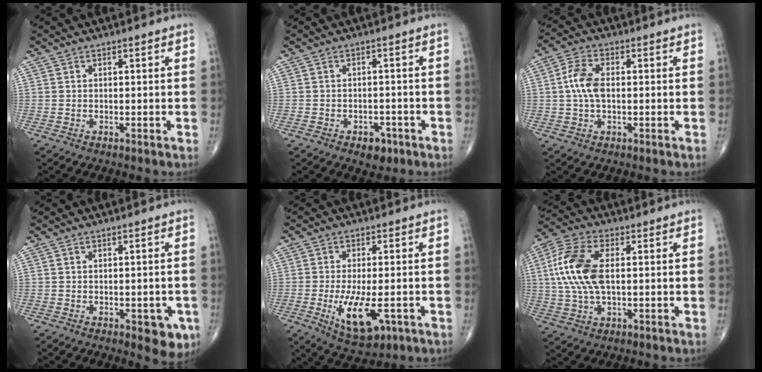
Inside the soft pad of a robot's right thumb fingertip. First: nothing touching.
{"total": 3.9, "force": [-2.2, 2.5, 2.0], "torque": [-0.009, 0.011, -0.024]}
{"total": 6.2, "force": [0.3, 3.4, 5.2], "torque": [-0.110, 0.011, -0.001]}
{"total": 5.7, "force": [-2.2, 2.6, 4.6], "torque": [-0.030, -0.003, -0.022]}
{"total": 10.2, "force": [-3.1, 4.1, 8.8], "torque": [-0.150, -0.013, -0.041]}
{"total": 13.0, "force": [1.4, 6.6, 11.1], "torque": [-0.248, 0.013, 0.025]}